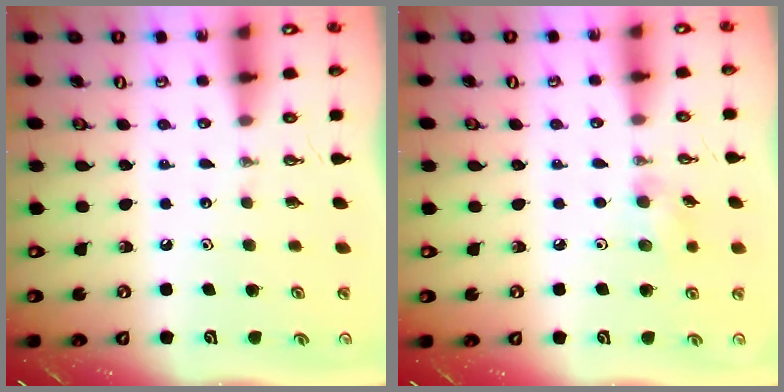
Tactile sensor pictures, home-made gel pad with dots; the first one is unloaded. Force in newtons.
{"total": 5.0, "press": 4.9, "slide": 1.4}